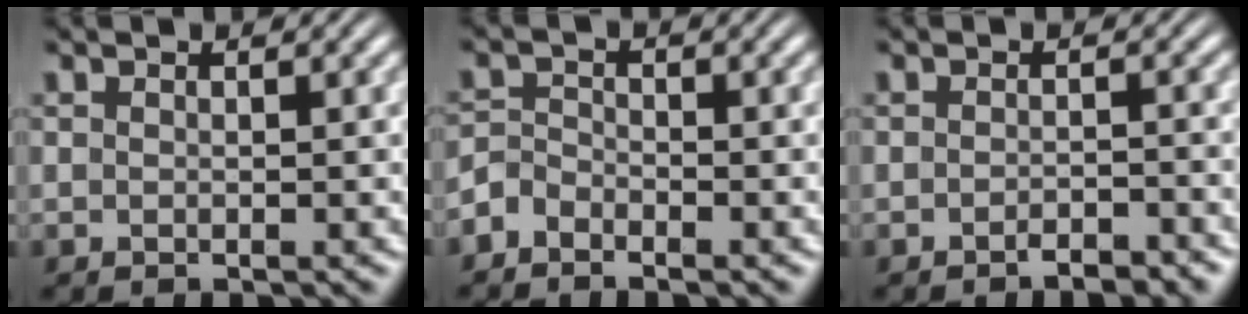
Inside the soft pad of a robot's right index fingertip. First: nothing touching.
{"total": 2.7, "force": [-1.9, 1.9, 0.6], "torque": [-0.019, -0.012, -0.035]}
{"total": 2.1, "force": [-2.0, 0.1, 0.5], "torque": [-0.004, -0.001, -0.036]}